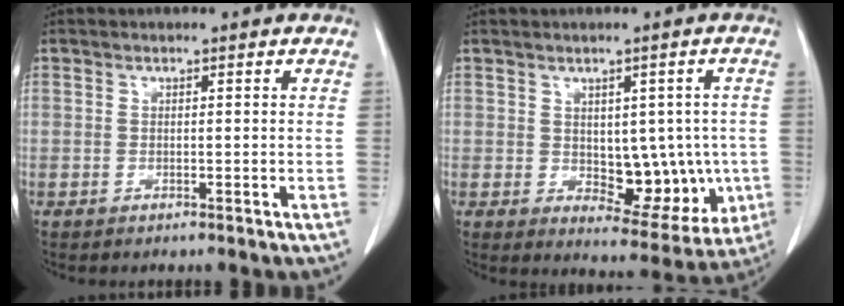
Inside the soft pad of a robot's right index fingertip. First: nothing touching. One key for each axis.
{"total": 10.1, "fx": -0.8, "fy": 5.7, "fz": 8.3, "tx": -0.085, "ty": 0.006, "tz": 0.010}